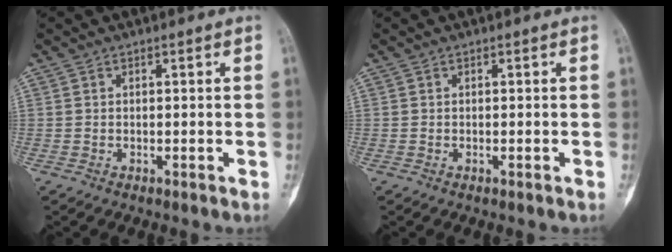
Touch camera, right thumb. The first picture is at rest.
{"total": 0.0}